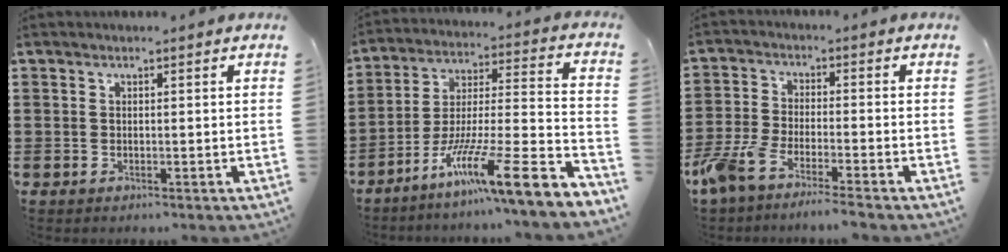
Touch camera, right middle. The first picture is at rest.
{"total": 12.7, "force": [-8.6, 0.3, 9.4], "torque": [-0.158, -0.007, -0.161]}
{"total": 5.6, "force": [-4.9, 0.4, 2.7], "torque": [-0.079, -0.016, -0.099]}